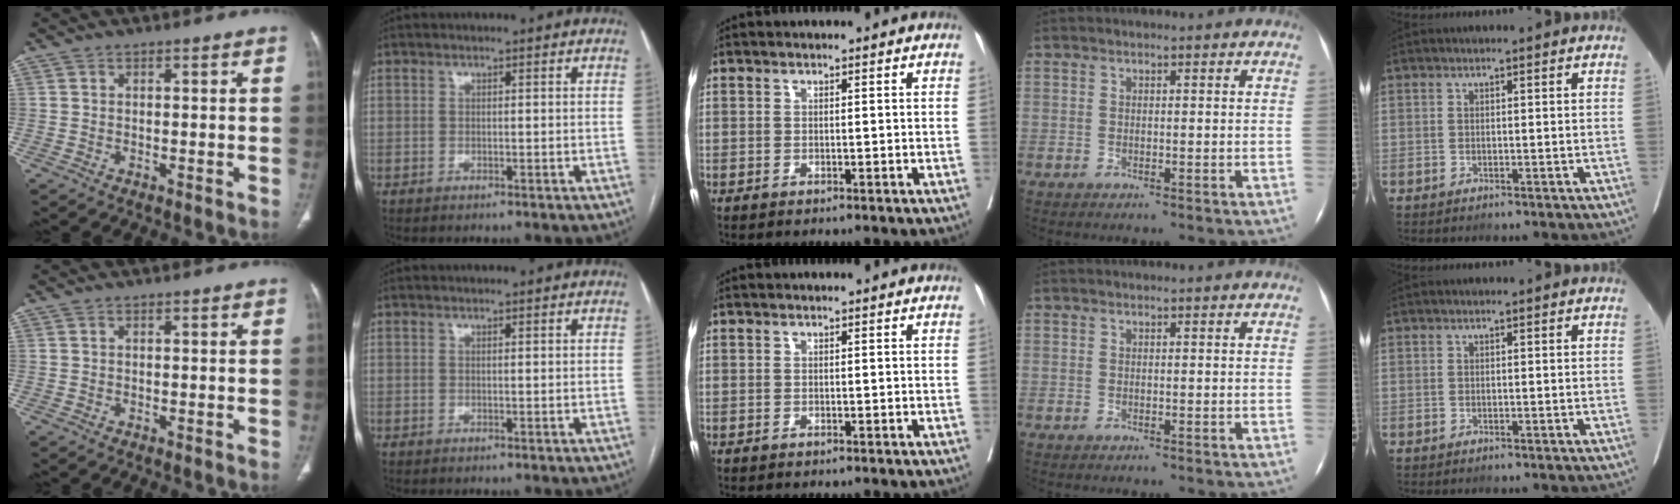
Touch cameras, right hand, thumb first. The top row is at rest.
{}